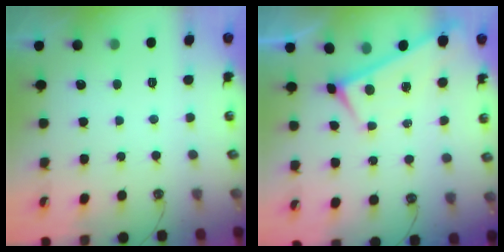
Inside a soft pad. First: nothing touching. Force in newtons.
{"total": 0.0}